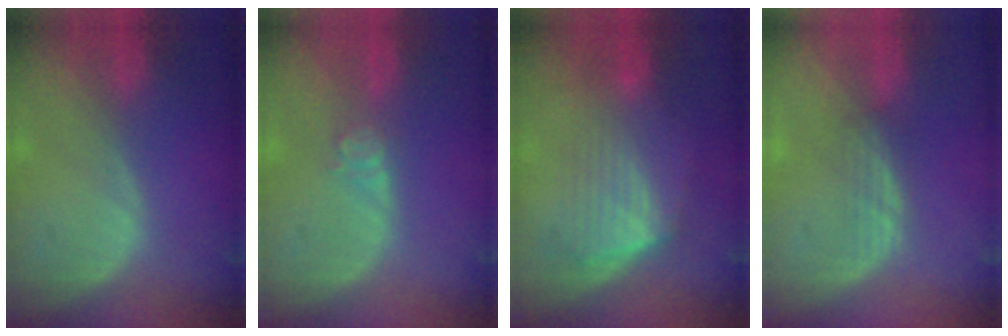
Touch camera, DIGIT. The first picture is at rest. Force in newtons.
{"total": 2.7, "press": 2.2, "slide": 1.5}
{"total": 6.8, "press": 6.4, "slide": 2.5}
{"total": 2.1, "press": 2.1, "slide": 0.2}